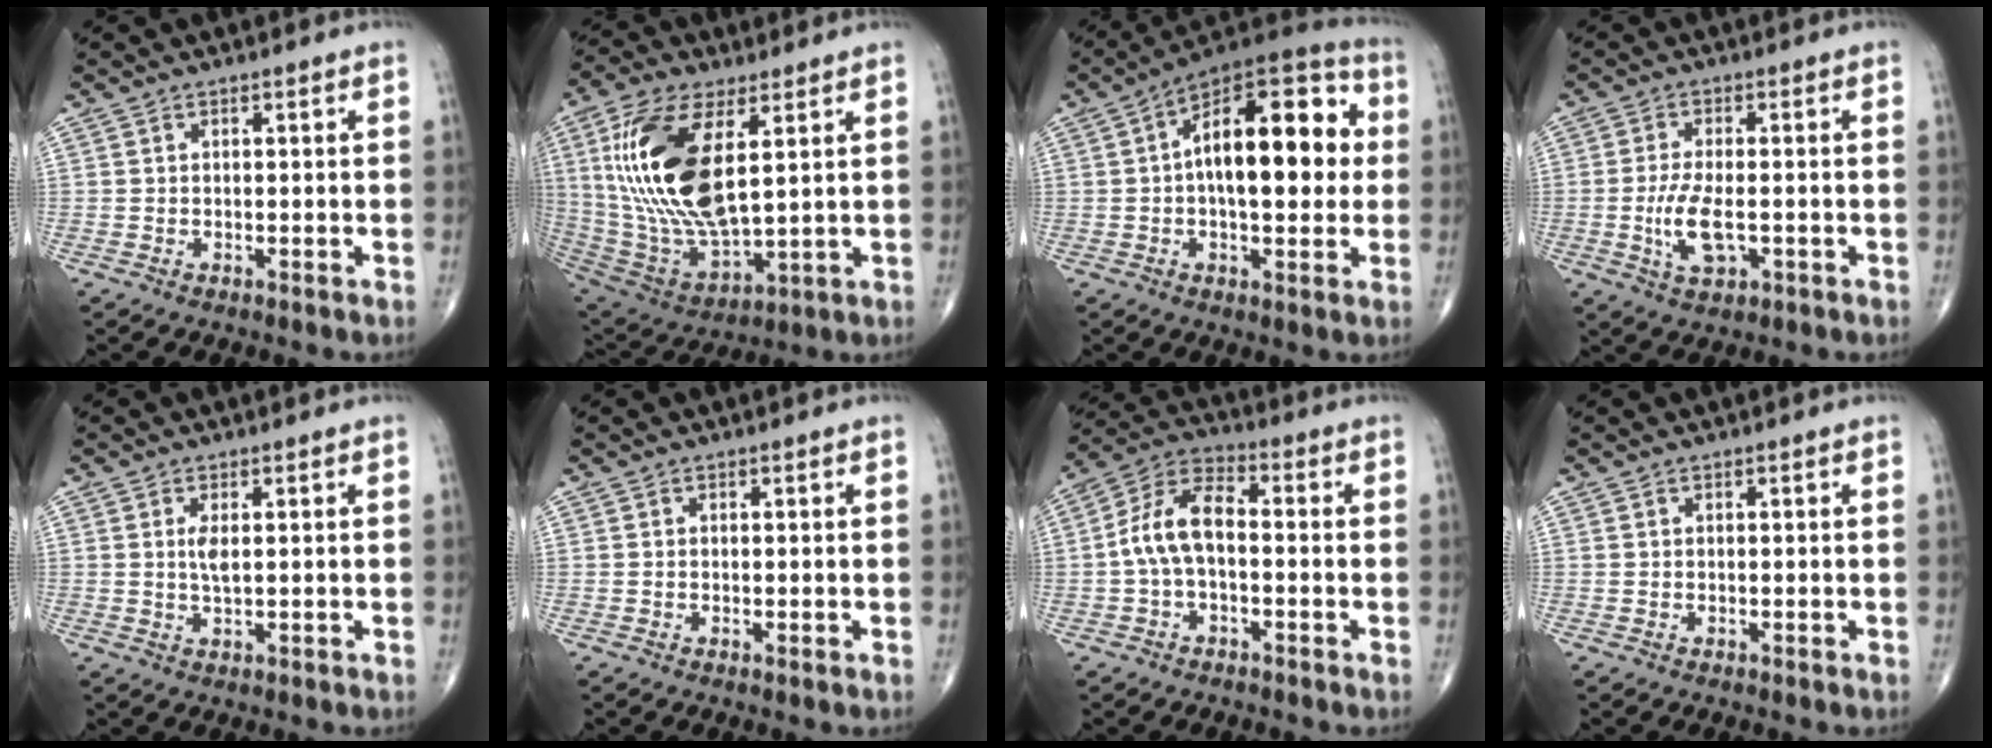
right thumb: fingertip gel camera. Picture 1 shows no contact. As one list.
[{"total": 22.0, "force": [5.3, 9.8, 19.0], "torque": [-0.389, -0.028, 0.106]}, {"total": 21.3, "force": [2.3, 9.7, 18.8], "torque": [-0.263, 0.032, 0.022]}, {"total": 7.0, "force": [-1.5, 3.0, 6.1], "torque": [-0.124, -0.002, -0.023]}, {"total": 2.5, "force": [0.5, 0.7, 2.3], "torque": [-0.048, -0.005, 0.011]}, {"total": 0.0}, {"total": 9.6, "force": [-0.9, 5.2, 8.0], "torque": [-0.155, 0.037, -0.026]}, {"total": 0.0}]